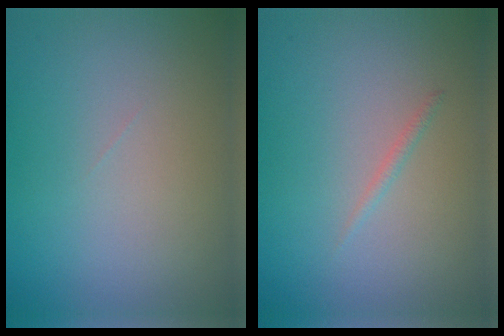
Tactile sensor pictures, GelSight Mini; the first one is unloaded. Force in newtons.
{"total": 0.6, "press": 0.6, "slide": 0.1}